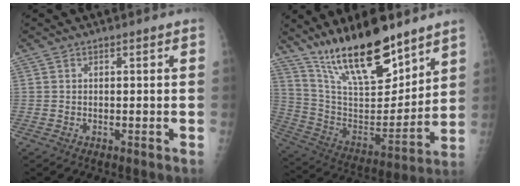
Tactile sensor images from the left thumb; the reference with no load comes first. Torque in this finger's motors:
{"motor_torque": [0.92, 0.92, 1.39, -1.38, 0.18]}